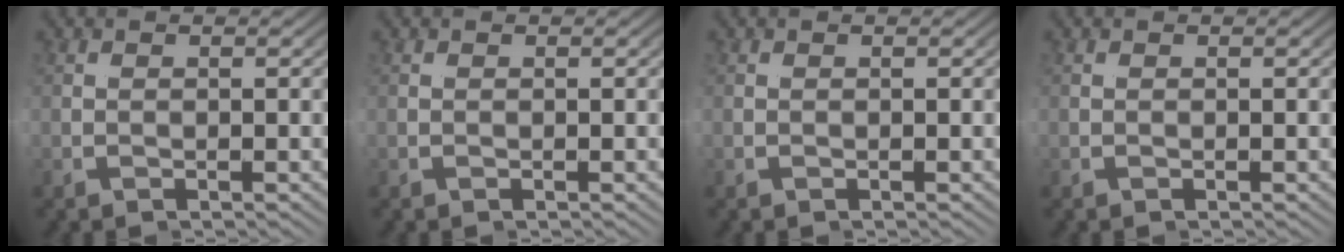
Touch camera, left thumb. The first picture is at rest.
{"total": 0.0}
{"total": 0.0}
{"total": 0.0}